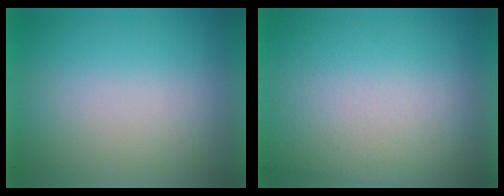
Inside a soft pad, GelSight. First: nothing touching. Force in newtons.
{"total": 3.0}